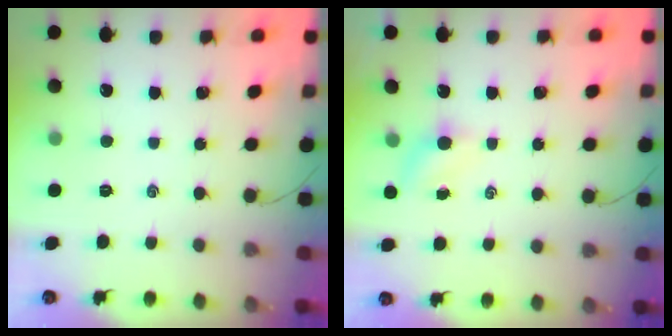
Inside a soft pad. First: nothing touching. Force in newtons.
{"total": 3.5, "press": 3.3, "slide": 1.0}